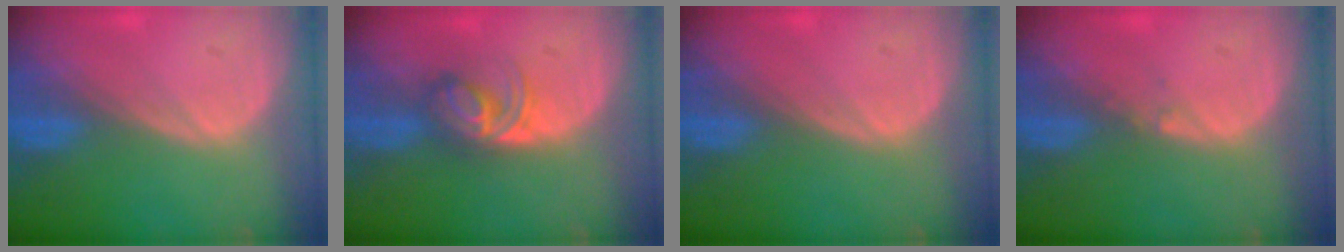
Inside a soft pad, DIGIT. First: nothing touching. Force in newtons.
{"total": 5.9, "press": 5.0, "slide": 3.1}
{"total": 0.0}
{"total": 0.6, "press": 0.5, "slide": 0.4}